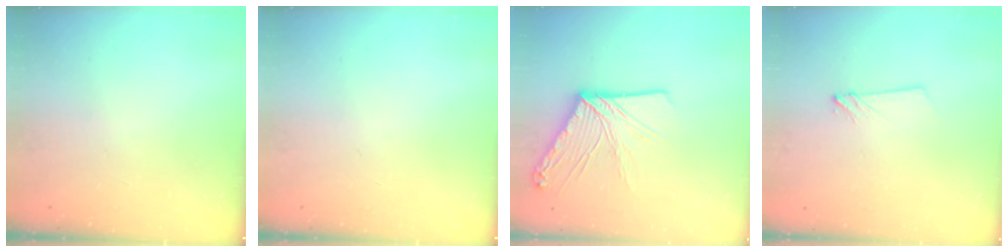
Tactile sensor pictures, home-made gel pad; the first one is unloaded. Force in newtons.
{"total": 0.0}
{"total": 12.8, "press": 12.7, "slide": 1.4}
{"total": 2.8, "press": 2.8, "slide": 0.3}